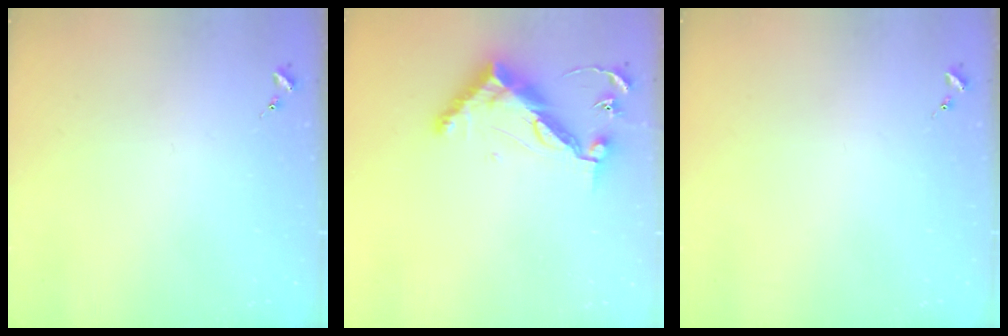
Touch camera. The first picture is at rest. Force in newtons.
{"total": 13.0, "press": 13.0, "slide": 0.6}
{"total": 0.0}